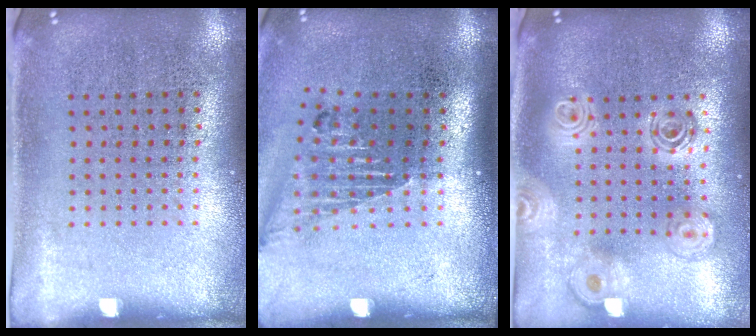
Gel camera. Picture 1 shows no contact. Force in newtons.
{"total": 1.6, "press": 1.2, "slide": 1.0}
{"total": 2.1, "press": 1.7, "slide": 1.2}